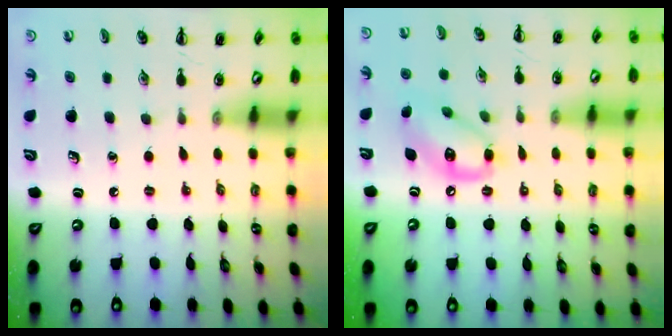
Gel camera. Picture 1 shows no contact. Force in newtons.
{"total": 11.6, "press": 11.4, "slide": 2.4}